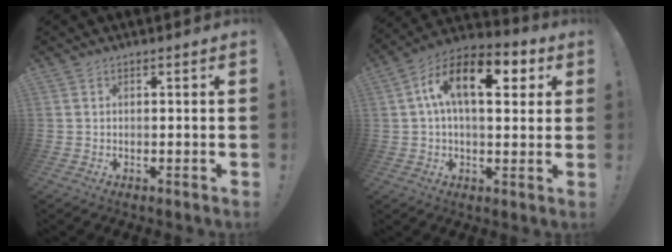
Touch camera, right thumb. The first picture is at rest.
{"total": 15.8, "force": [4.6, 8.0, 12.8], "torque": [-0.214, 0.002, 0.074]}